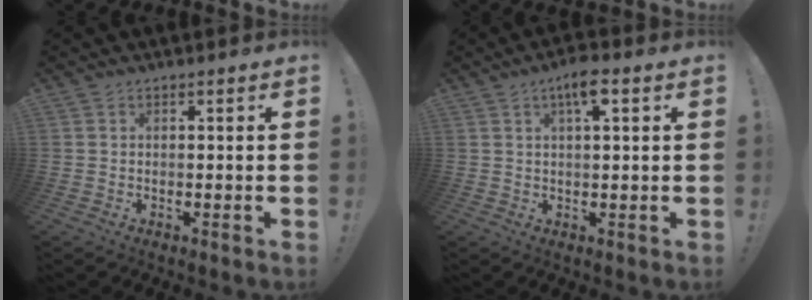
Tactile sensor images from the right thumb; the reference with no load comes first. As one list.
[{"total": 5.2, "force": [2.3, 1.3, 4.5], "torque": [-0.070, -0.004, 0.033]}]